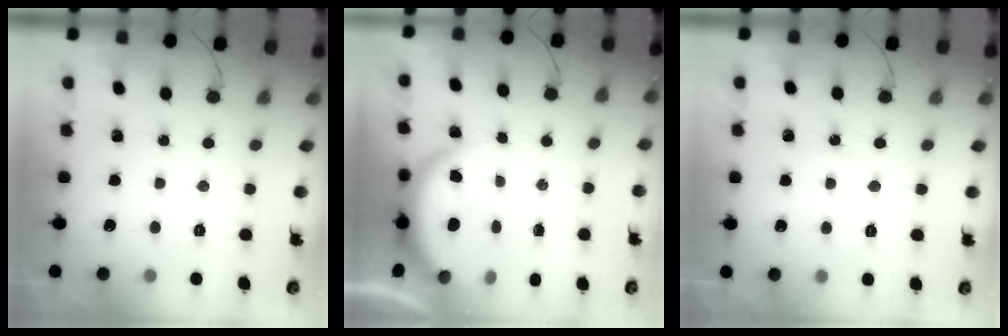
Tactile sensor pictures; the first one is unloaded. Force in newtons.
{"total": 3.9, "press": 3.9, "slide": 0.2}
{"total": 3.7, "press": 3.6, "slide": 0.7}